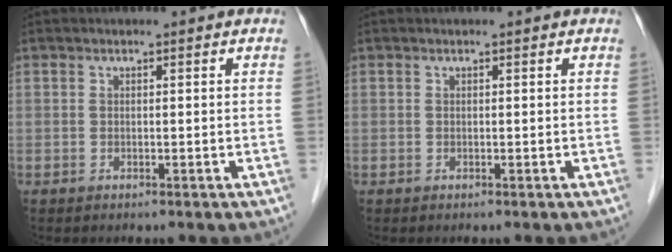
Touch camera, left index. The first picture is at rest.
{"total": 0.0}